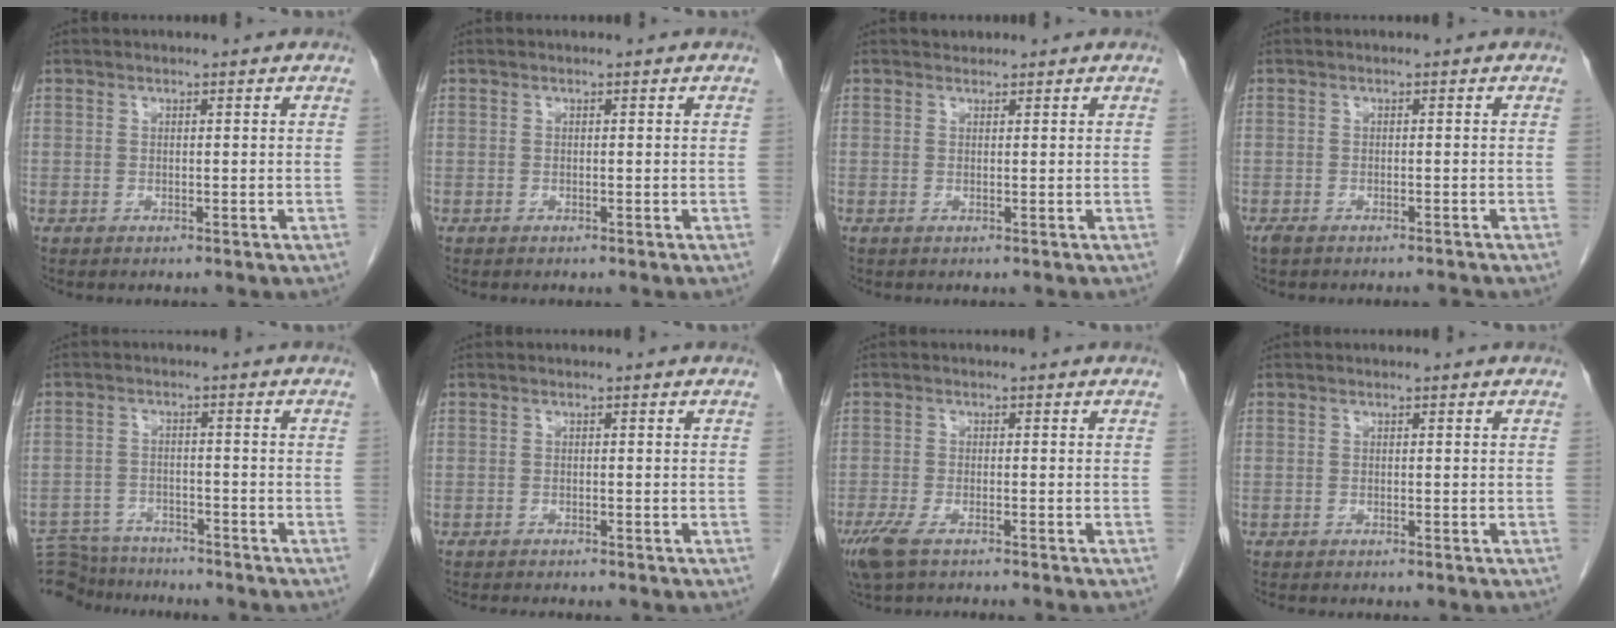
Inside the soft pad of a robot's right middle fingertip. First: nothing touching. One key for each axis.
{"total": 0.0}
{"total": 0.8, "fx": 0.7, "fy": 0.5, "fz": 0.1, "tx": -0.006, "ty": 0.008, "tz": 0.010}
{"total": 2.9, "fx": -2.6, "fy": 0.4, "fz": 1.2, "tx": -0.019, "ty": -0.006, "tz": -0.041}
{"total": 9.7, "fx": -9.3, "fy": 2.3, "fz": 1.3, "tx": -0.027, "ty": 0.005, "tz": -0.144}
{"total": 3.0, "fx": -2.8, "fy": 0.2, "fz": 1.0, "tx": -0.014, "ty": -0.007, "tz": -0.036}
{"total": 5.5, "fx": -4.3, "fy": 0.9, "fz": 3.4, "tx": -0.065, "ty": -0.015, "tz": -0.072}
{"total": 0.9, "fx": -0.8, "fy": 0.0, "fz": 0.3, "tx": -0.006, "ty": -0.001, "tz": -0.012}